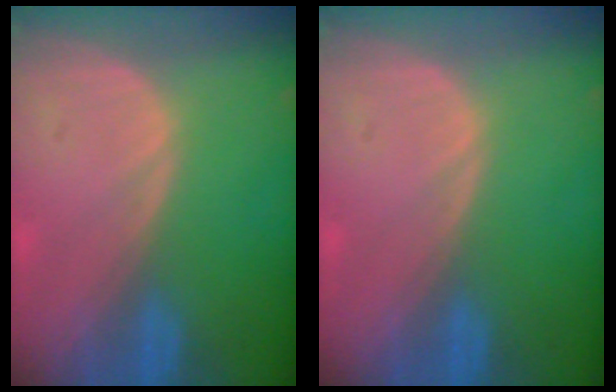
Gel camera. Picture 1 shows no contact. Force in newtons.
{"total": 0.0}